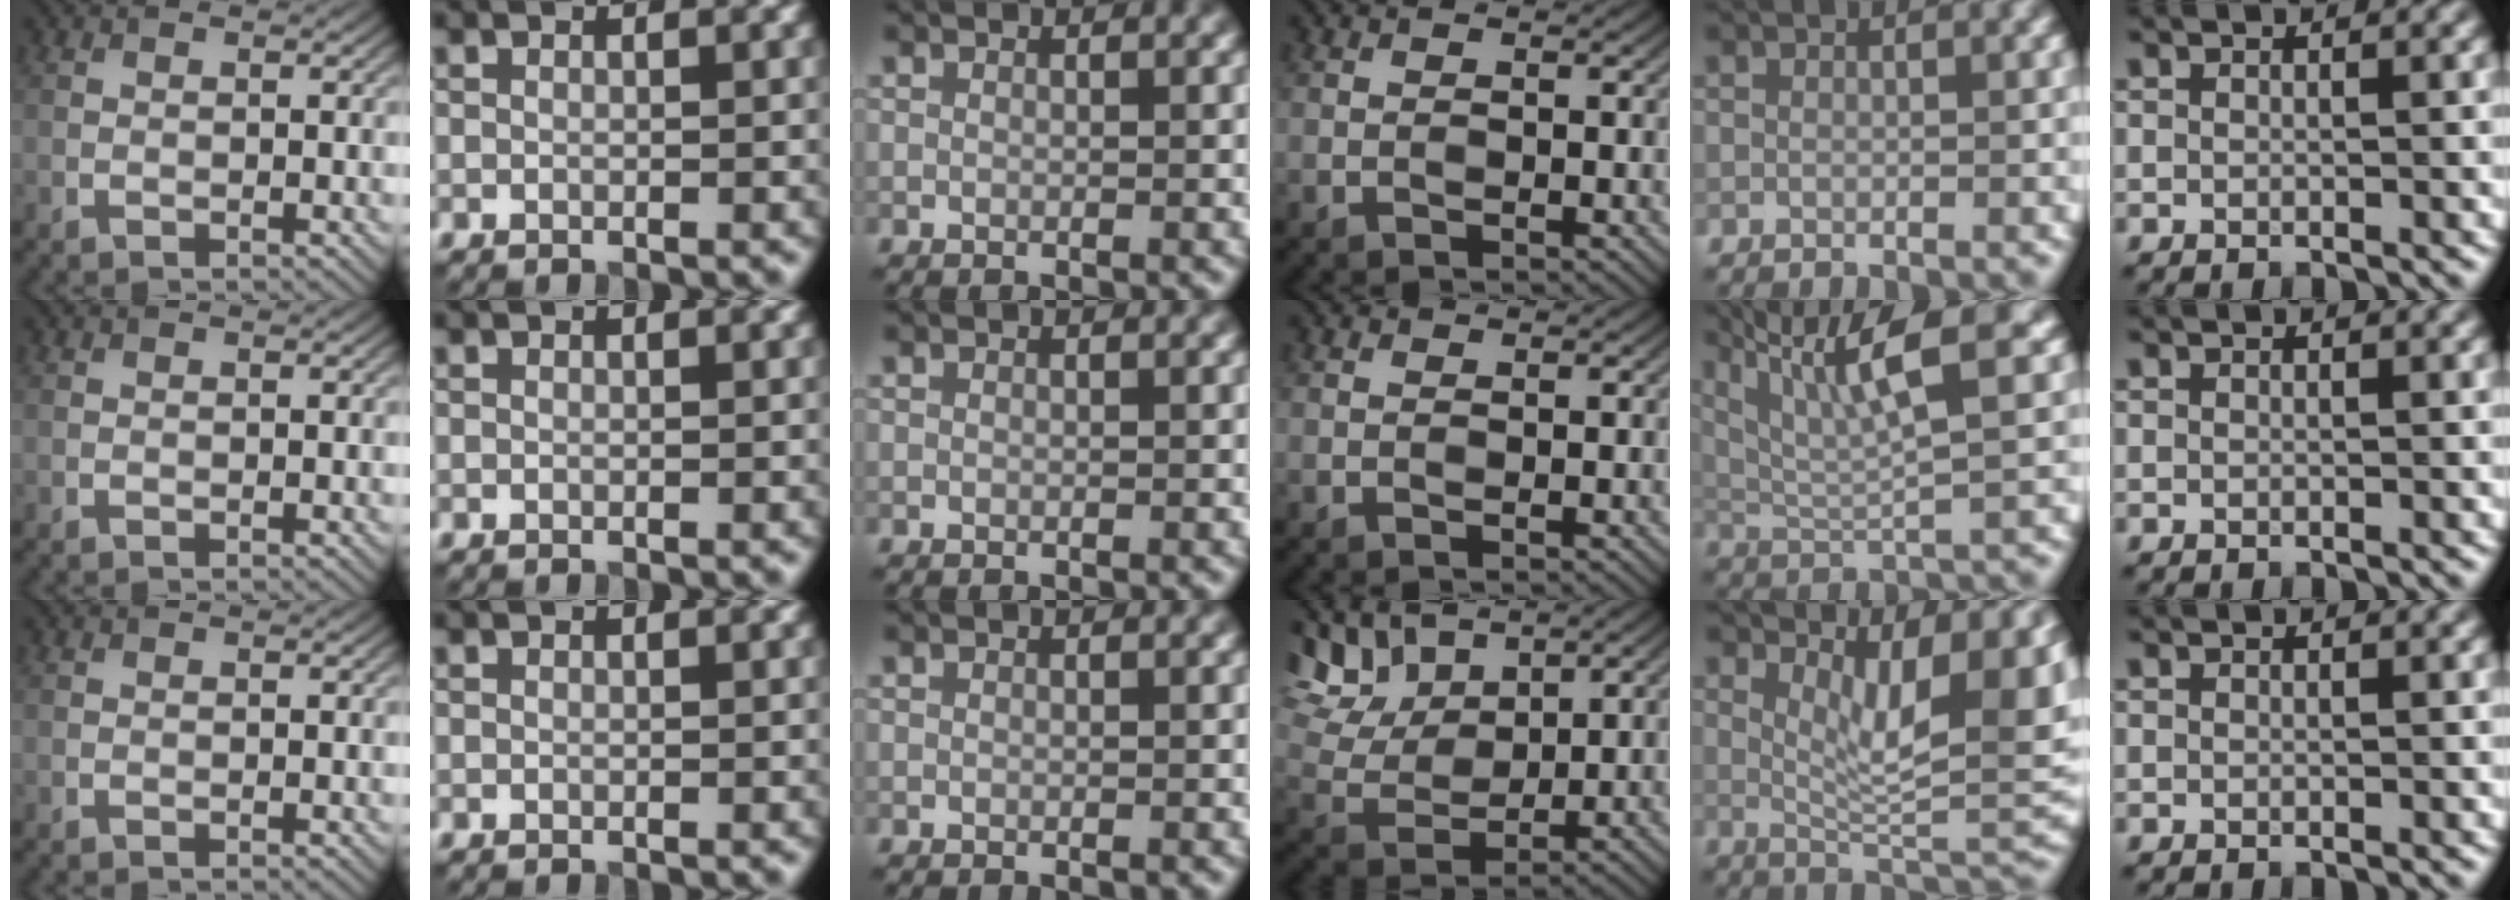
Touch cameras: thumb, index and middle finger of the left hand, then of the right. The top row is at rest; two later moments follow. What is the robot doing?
{"motion": "lift_and_place", "object": "calculator"}